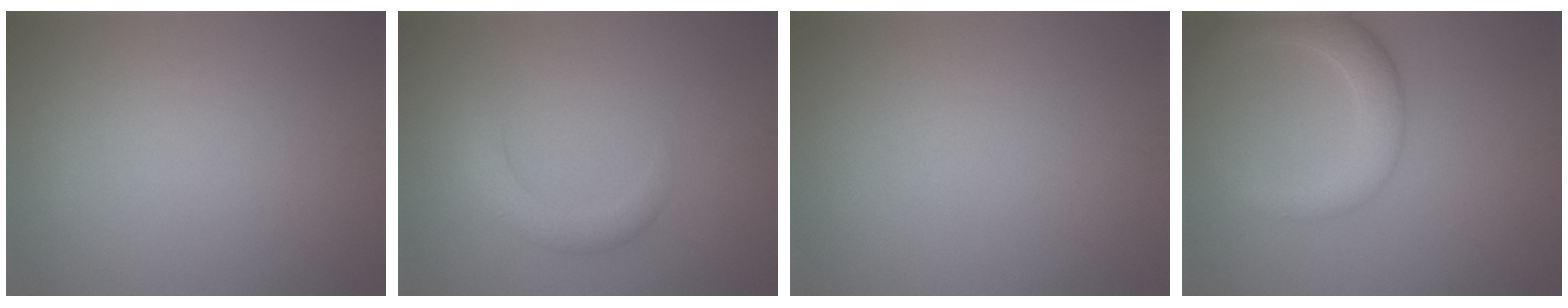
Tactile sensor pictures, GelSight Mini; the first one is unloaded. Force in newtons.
{"total": 2.4, "press": 2.4, "slide": 0.1}
{"total": 0.0}
{"total": 4.7, "press": 4.7, "slide": 0.3}